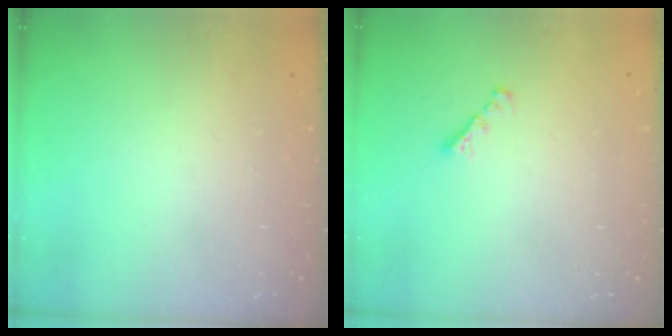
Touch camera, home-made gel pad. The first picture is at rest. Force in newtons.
{"total": 1.6, "press": 1.5, "slide": 0.5}